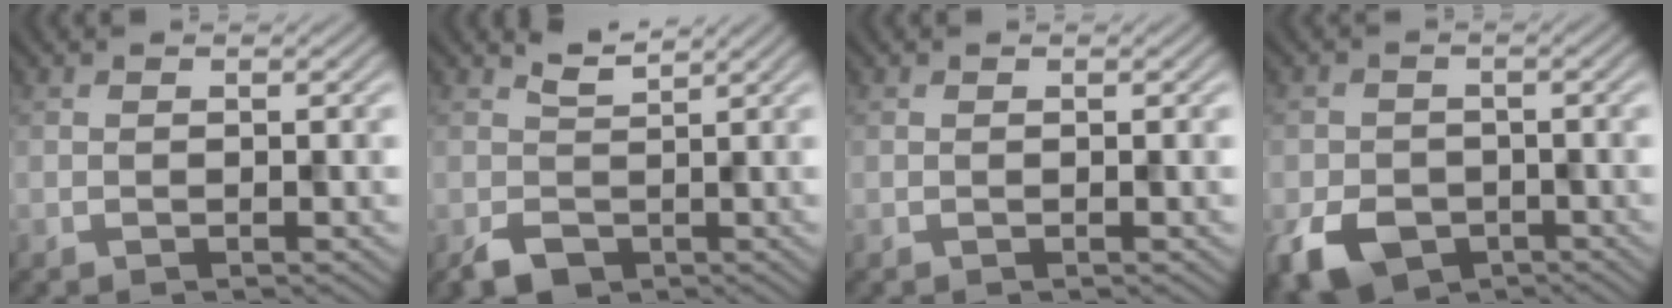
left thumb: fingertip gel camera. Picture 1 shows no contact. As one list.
[{"total": 2.8, "force": [0.2, 2.1, 1.8], "torque": [-0.037, -0.007, 0.009]}, {"total": 0.0}, {"total": 6.8, "force": [-3.3, 4.9, 3.3], "torque": [-0.074, -0.017, -0.065]}]